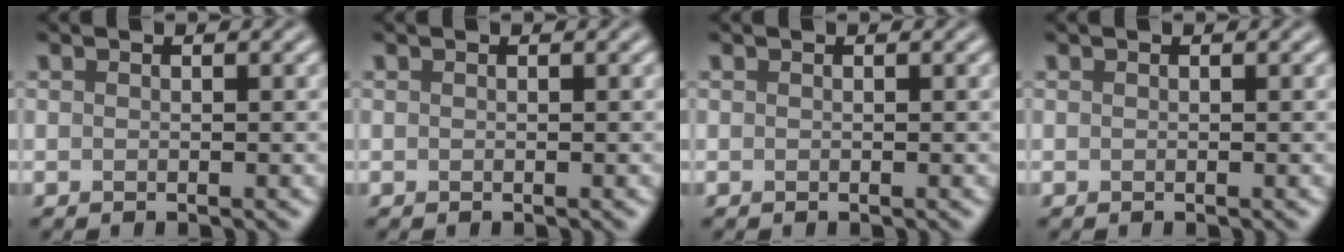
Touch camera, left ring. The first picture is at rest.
{"total": 0.0}
{"total": 0.0}
{"total": 0.0}